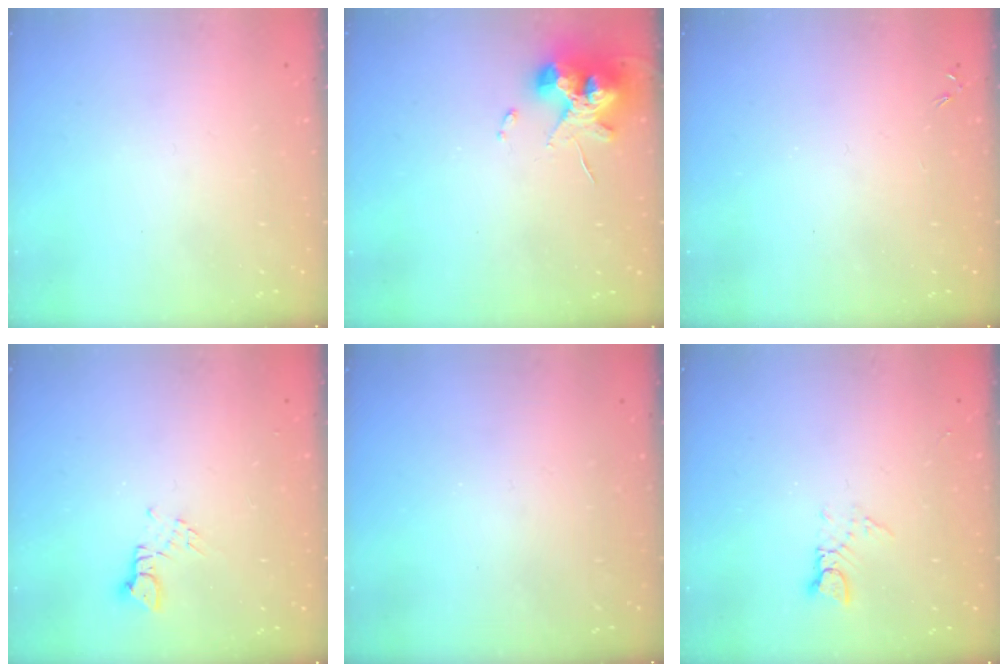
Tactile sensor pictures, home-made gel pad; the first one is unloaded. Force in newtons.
{"total": 12.3, "press": 12.1, "slide": 2.0}
{"total": 0.0}
{"total": 2.4, "press": 2.3, "slide": 0.3}
{"total": 0.0}
{"total": 2.9, "press": 2.9, "slide": 0.2}